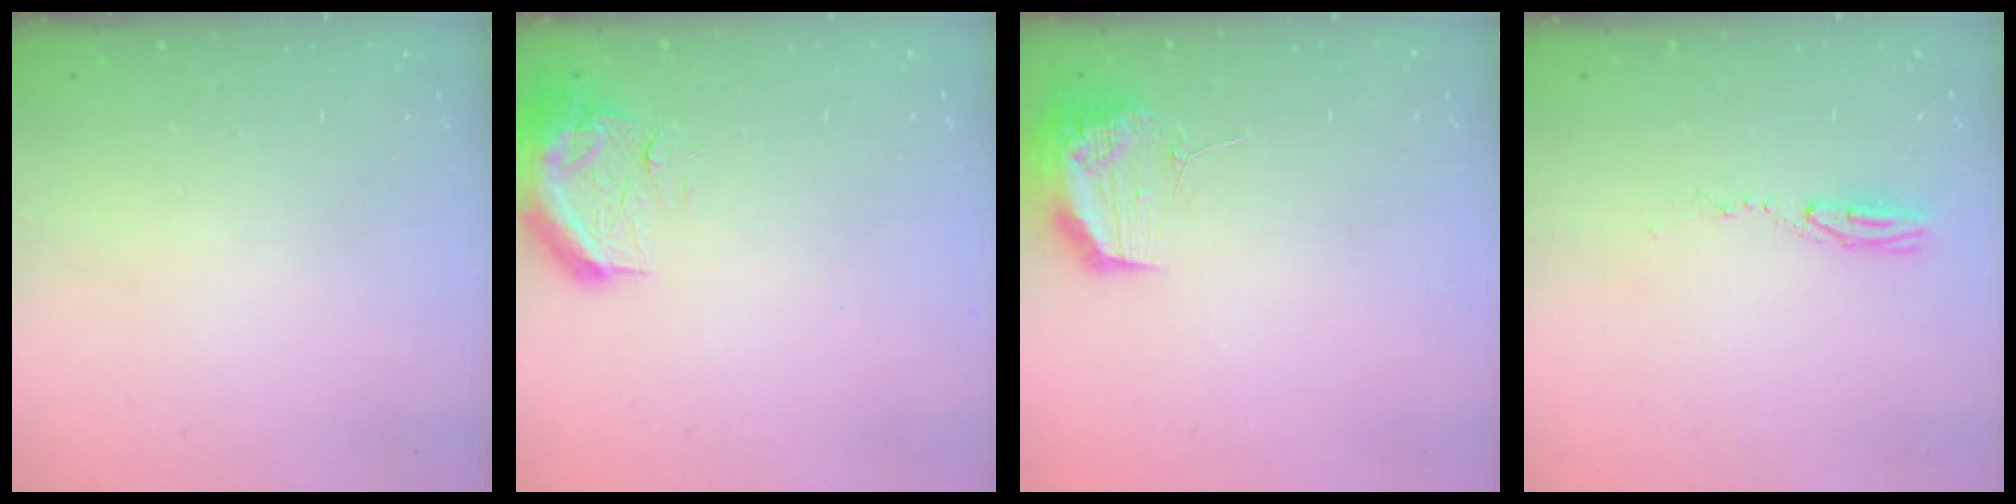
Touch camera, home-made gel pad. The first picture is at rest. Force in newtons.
{"total": 20.4, "press": 13.8, "slide": 15.0}
{"total": 17.5, "press": 13.2, "slide": 11.5}
{"total": 4.0, "press": 3.5, "slide": 2.0}